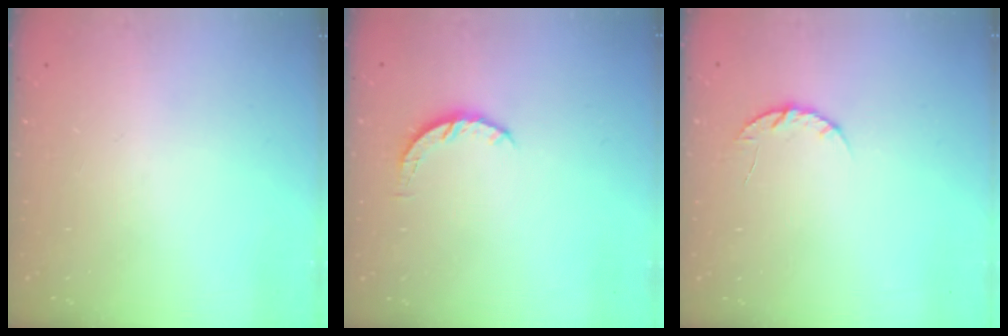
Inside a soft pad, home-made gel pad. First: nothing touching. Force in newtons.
{"total": 4.3, "press": 4.3, "slide": 0.5}
{"total": 4.9, "press": 4.8, "slide": 0.7}